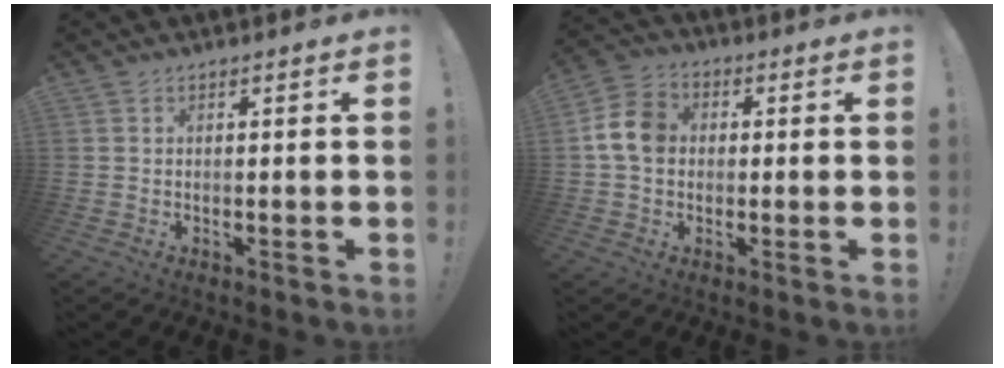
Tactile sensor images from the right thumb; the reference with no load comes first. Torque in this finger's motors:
{"motor_torque": [0.40, 0.51, 0.35, -0.37, 0.27]}